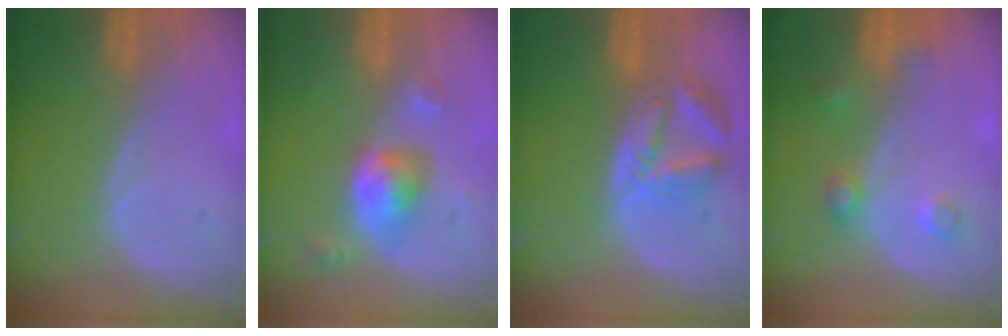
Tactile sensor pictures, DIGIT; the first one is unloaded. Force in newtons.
{"total": 5.7, "press": 5.4, "slide": 1.8}
{"total": 8.1, "press": 7.2, "slide": 3.7}
{"total": 3.5, "press": 3.4, "slide": 1.0}